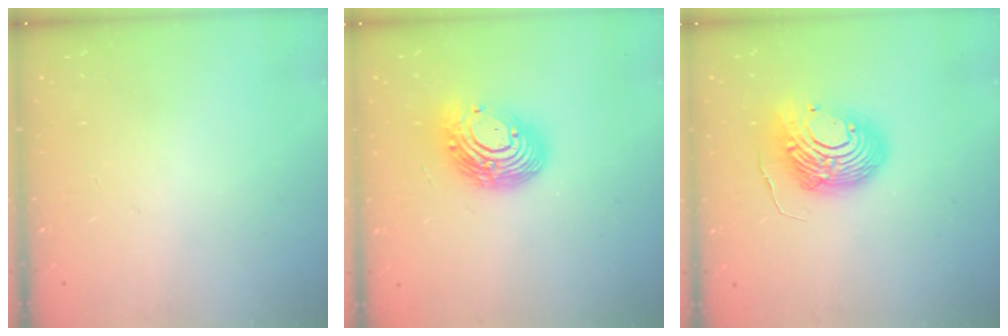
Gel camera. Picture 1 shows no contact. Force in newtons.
{"total": 14.5, "press": 14.4, "slide": 1.3}
{"total": 14.1, "press": 14.0, "slide": 1.2}